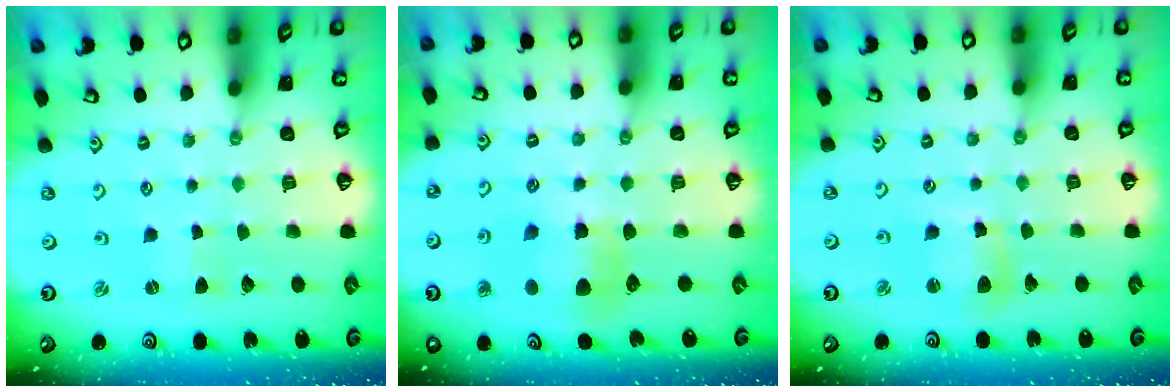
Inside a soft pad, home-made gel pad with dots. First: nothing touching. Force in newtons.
{"total": 7.6, "press": 7.5, "slide": 0.8}
{"total": 8.1, "press": 8.0, "slide": 1.4}